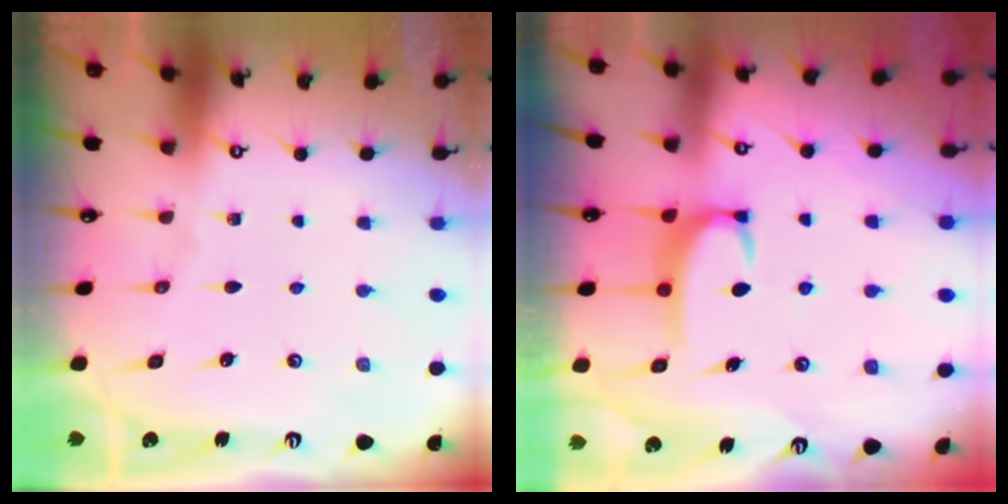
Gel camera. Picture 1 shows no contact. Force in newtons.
{"total": 3.4, "press": 3.3, "slide": 0.4}